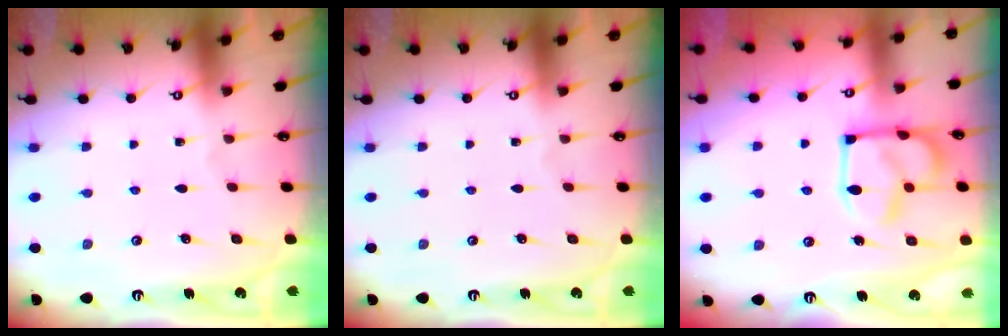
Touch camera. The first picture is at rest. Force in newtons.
{"total": 0.0}
{"total": 7.2, "press": 7.2, "slide": 0.1}